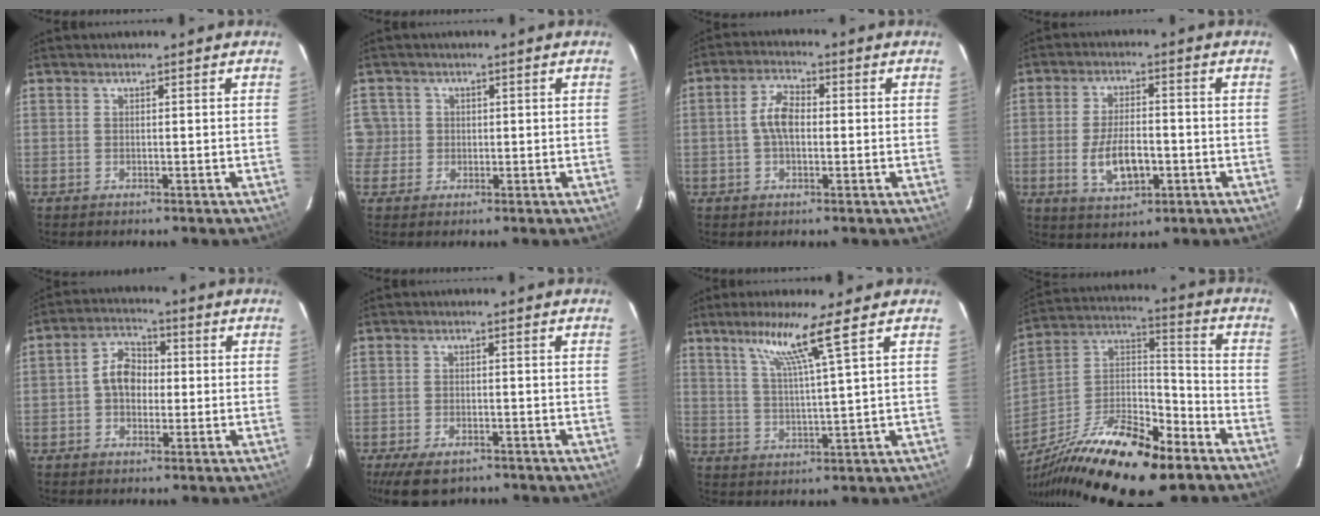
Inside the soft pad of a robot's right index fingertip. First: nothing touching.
{"total": 4.2, "force": [0.0, 4.2, 0.4], "torque": [0.005, 0.024, 0.005]}
{"total": 5.6, "force": [-0.2, 3.2, 4.7], "torque": [-0.094, 0.015, -0.002]}
{"total": 8.7, "force": [-2.3, 4.1, 7.3], "torque": [-0.146, -0.006, -0.034]}
{"total": 6.2, "force": [-0.4, 4.7, 4.1], "torque": [-0.075, 0.024, -0.008]}
{"total": 7.9, "force": [-5.6, 3.8, 4.1], "torque": [-0.099, -0.015, -0.091]}
{"total": 7.7, "force": [4.6, -1.5, 6.1], "torque": [-0.109, 0.000, 0.087]}
{"total": 26.3, "force": [-17.0, 8.8, 18.1], "torque": [-0.342, -0.020, -0.288]}